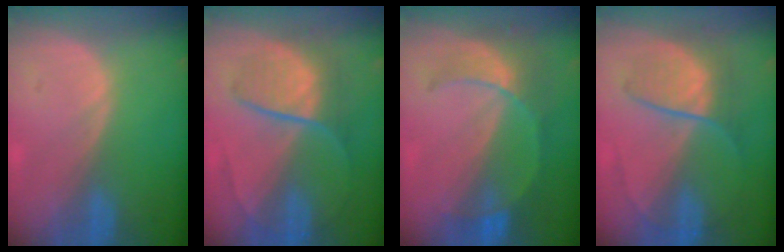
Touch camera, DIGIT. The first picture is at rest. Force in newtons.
{"total": 7.0, "press": 6.9, "slide": 1.5}
{"total": 8.0, "press": 7.0, "slide": 3.8}
{"total": 6.4, "press": 6.4, "slide": 0.6}